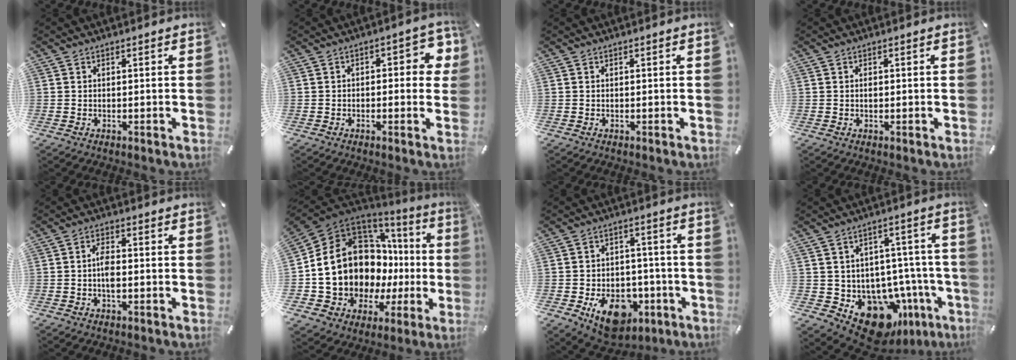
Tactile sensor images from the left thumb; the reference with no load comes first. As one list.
[{"total": 5.9, "force": [0.1, 3.1, 5.0], "torque": [-0.063, 0.006, -0.007]}, {"total": 0.0}, {"total": 0.7, "force": [0.0, 0.5, 0.5], "torque": [-0.011, 0.000, 0.000]}, {"total": 3.7, "force": [-0.7, 1.7, 3.2], "torque": [-0.065, 0.005, -0.015]}, {"total": 20.1, "force": [1.9, 15.2, 13.0], "torque": [-0.242, -0.049, 0.076]}, {"total": 13.4, "force": [-5.6, 9.5, 7.6], "torque": [-0.100, 0.034, -0.089]}, {"total": 13.8, "force": [-6.9, 9.6, 7.2], "torque": [-0.103, 0.028, -0.101]}]